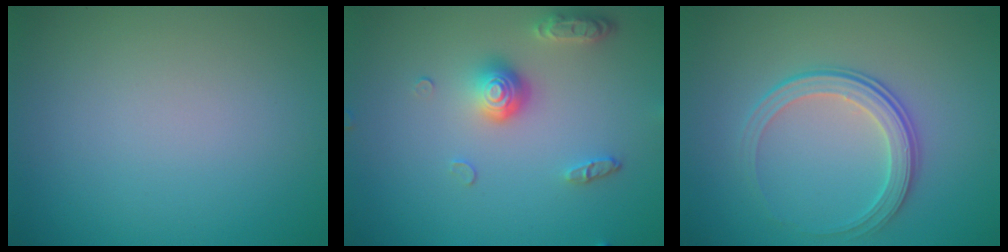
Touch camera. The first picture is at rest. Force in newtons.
{"total": 3.6, "press": 2.7, "slide": 2.3}
{"total": 3.4, "press": 2.8, "slide": 1.9}